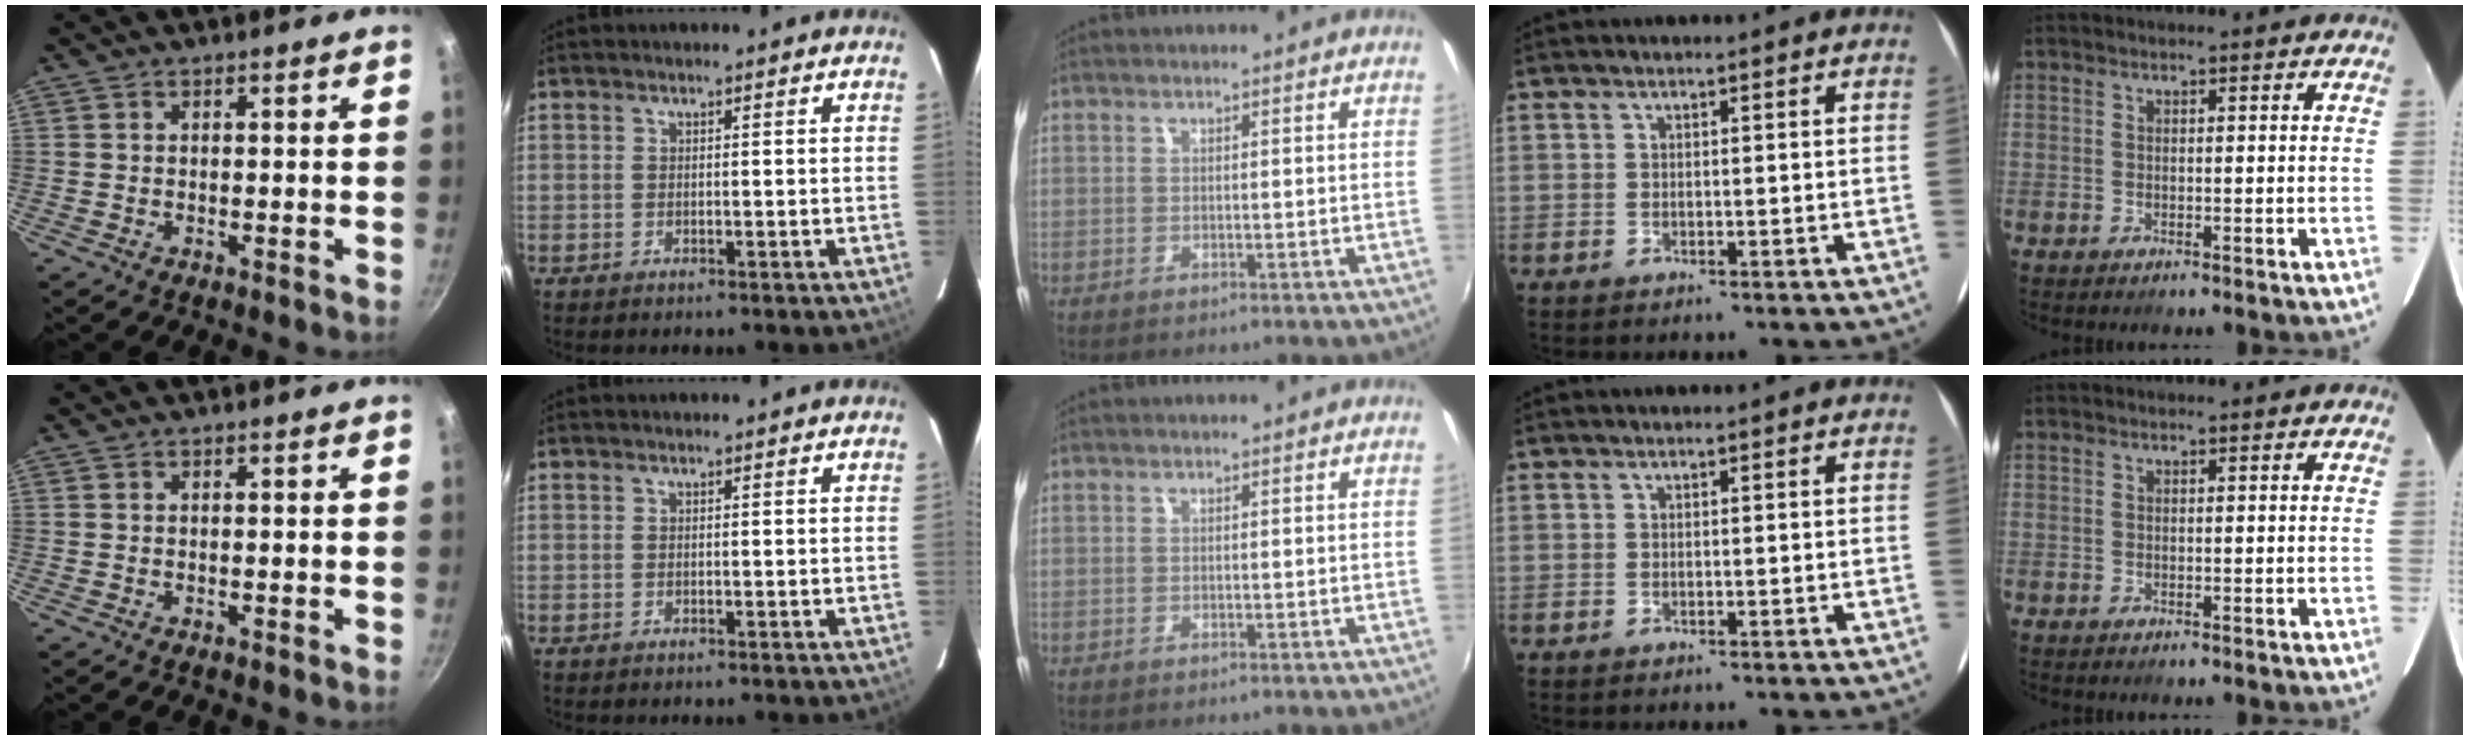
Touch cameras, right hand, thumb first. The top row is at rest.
{}